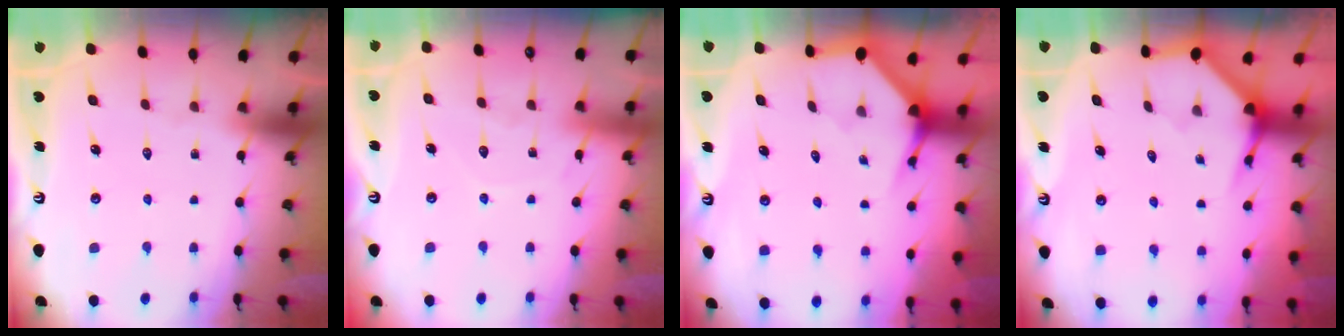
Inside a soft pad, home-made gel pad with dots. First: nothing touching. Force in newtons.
{"total": 6.9, "press": 6.9, "slide": 0.5}
{"total": 3.4, "press": 3.4, "slide": 0.1}
{"total": 3.9, "press": 3.9, "slide": 0.3}